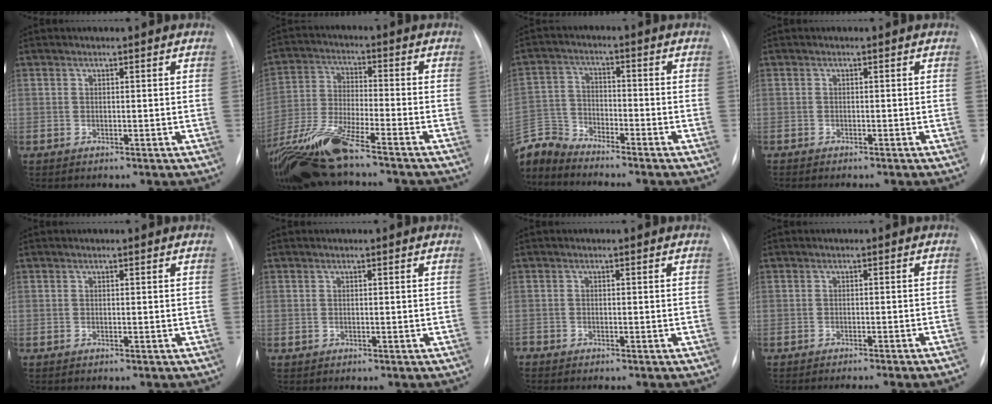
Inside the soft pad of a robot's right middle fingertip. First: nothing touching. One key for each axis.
{"total": 16.0, "fx": -12.6, "fy": 1.9, "fz": 9.6, "tx": -0.220, "ty": -0.027, "tz": -0.233}
{"total": 8.2, "fx": -8.1, "fy": 0.6, "fz": 0.5, "tx": -0.022, "ty": 0.005, "tz": -0.163}
{"total": 1.6, "fx": -1.4, "fy": 0.3, "fz": 0.8, "tx": -0.013, "ty": -0.005, "tz": -0.015}
{"total": 0.0}
{"total": 0.0}
{"total": 1.2, "fx": -1.2, "fy": 0.2, "fz": 0.3, "tx": -0.007, "ty": -0.003, "tz": -0.020}
{"total": 7.8, "fx": -6.8, "fy": -0.8, "fz": 3.7, "tx": -0.022, "ty": -0.009, "tz": -0.084}